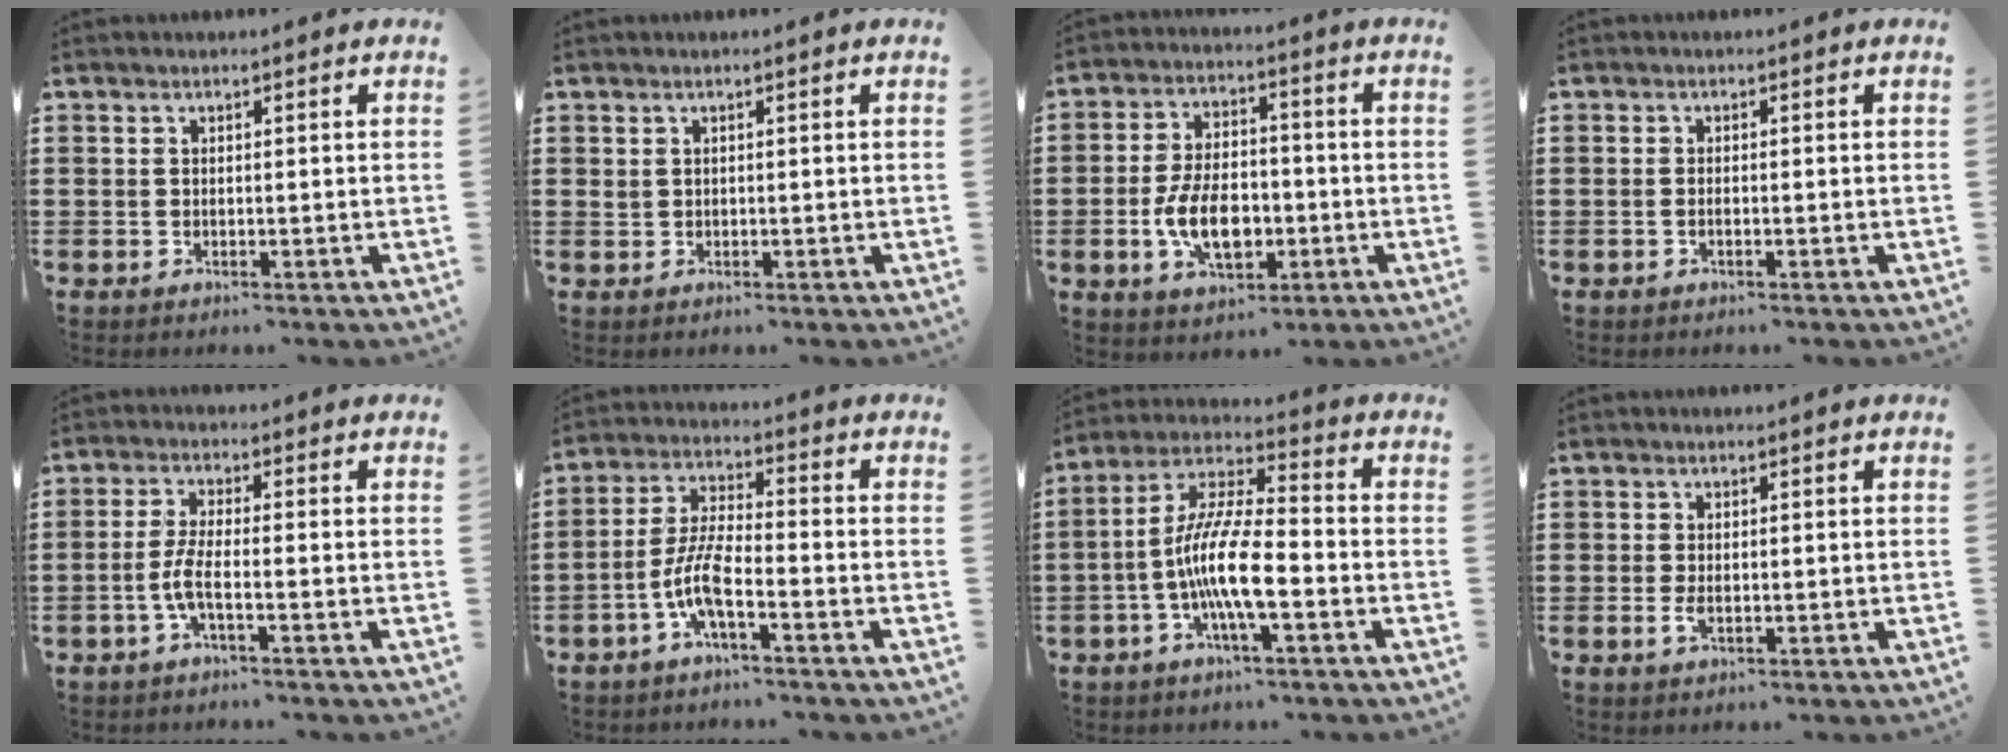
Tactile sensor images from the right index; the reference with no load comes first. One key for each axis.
{"total": 0.8, "fx": 0.5, "fy": 0.6, "fz": 0.2, "tx": -0.006, "ty": 0.005, "tz": 0.010}
{"total": 8.9, "fx": -2.2, "fy": 5.1, "fz": 6.9, "tx": -0.132, "ty": -0.002, "tz": -0.044}
{"total": 0.6, "fx": -0.4, "fy": 0.1, "fz": 0.5, "tx": -0.010, "ty": -0.004, "tz": -0.006}
{"total": 4.5, "fx": -1.8, "fy": 0.7, "fz": 4.0, "tx": -0.099, "ty": -0.009, "tz": -0.043}
{"total": 7.3, "fx": -3.5, "fy": 1.4, "fz": 6.2, "tx": -0.151, "ty": -0.011, "tz": -0.074}
{"total": 10.9, "fx": -3.1, "fy": 2.4, "fz": 10.1, "tx": -0.218, "ty": -0.011, "tz": -0.063}
{"total": 1.7, "fx": -0.3, "fy": 0.8, "fz": 1.5, "tx": -0.038, "ty": -0.005, "tz": -0.007}